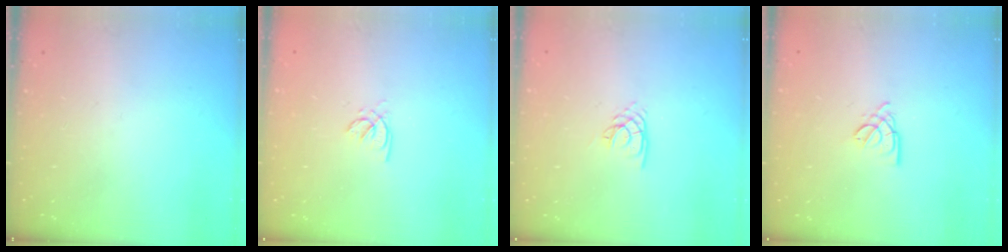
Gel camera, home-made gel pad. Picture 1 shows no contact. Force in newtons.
{"total": 1.9, "press": 1.8, "slide": 0.4}
{"total": 1.9, "press": 1.8, "slide": 0.3}
{"total": 3.0, "press": 2.9, "slide": 0.5}